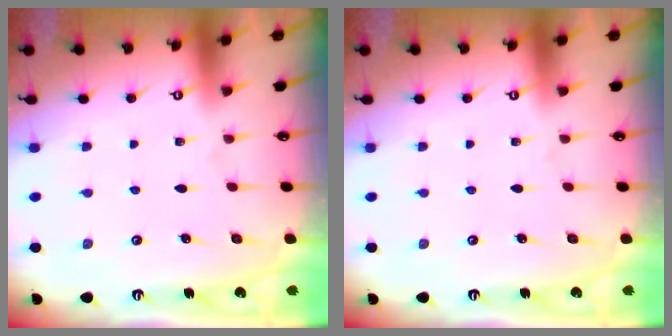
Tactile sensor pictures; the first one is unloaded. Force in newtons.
{"total": 0.0}